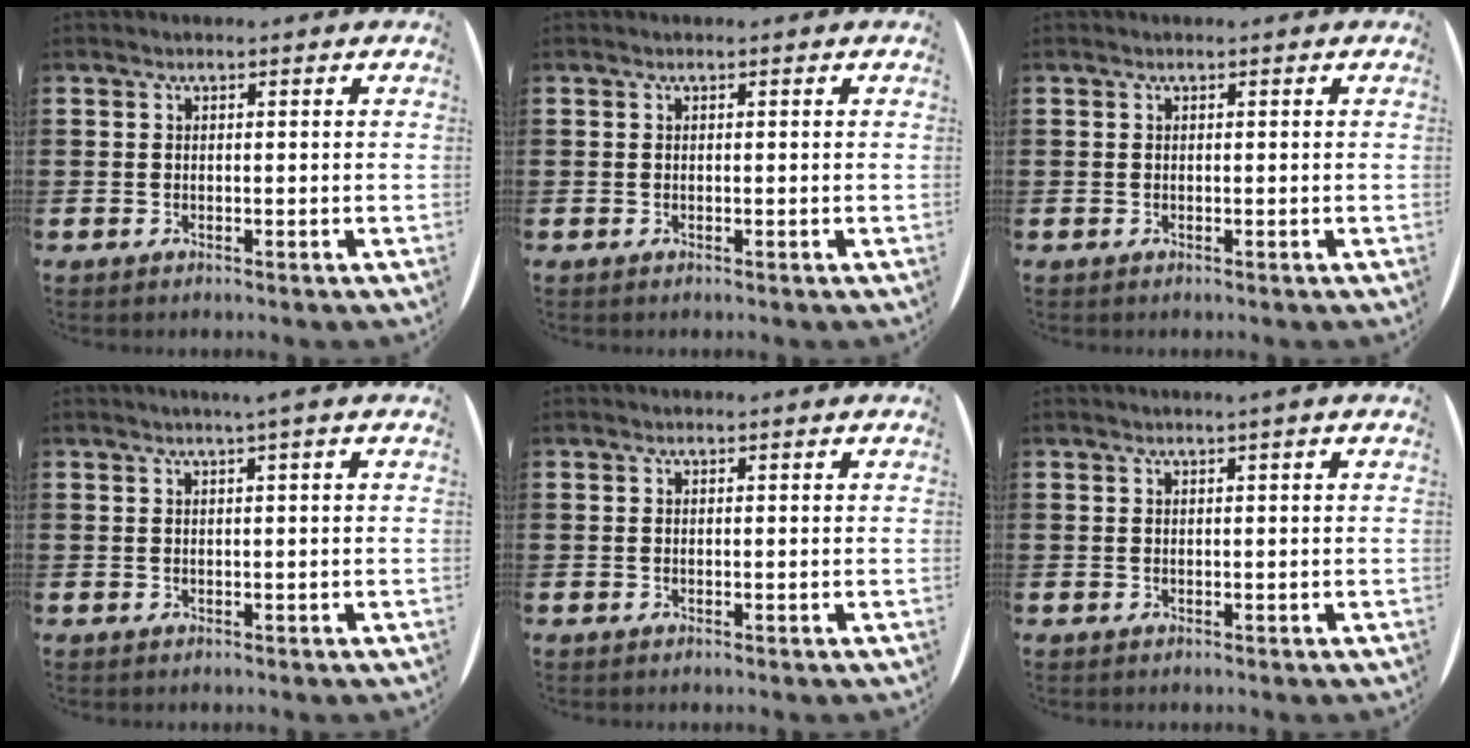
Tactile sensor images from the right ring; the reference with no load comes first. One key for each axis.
{"total": 0.0}
{"total": 0.0}
{"total": 0.8, "fx": 0.3, "fy": -0.3, "fz": 0.7, "tx": -0.010, "ty": -0.004, "tz": 0.005}
{"total": 0.0}
{"total": 0.5, "fx": 0.1, "fy": -0.3, "fz": 0.4, "tx": -0.004, "ty": -0.002, "tz": 0.002}